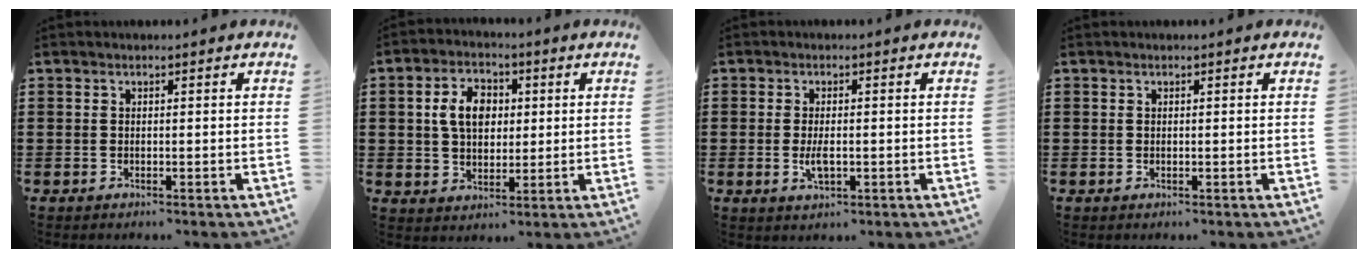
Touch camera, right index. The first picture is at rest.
{"total": 6.6, "force": [1.2, 4.6, 4.6], "torque": [-0.102, 0.015, 0.014]}
{"total": 3.1, "force": [-0.4, 1.3, 2.8], "torque": [-0.060, -0.004, -0.010]}
{"total": 0.0}